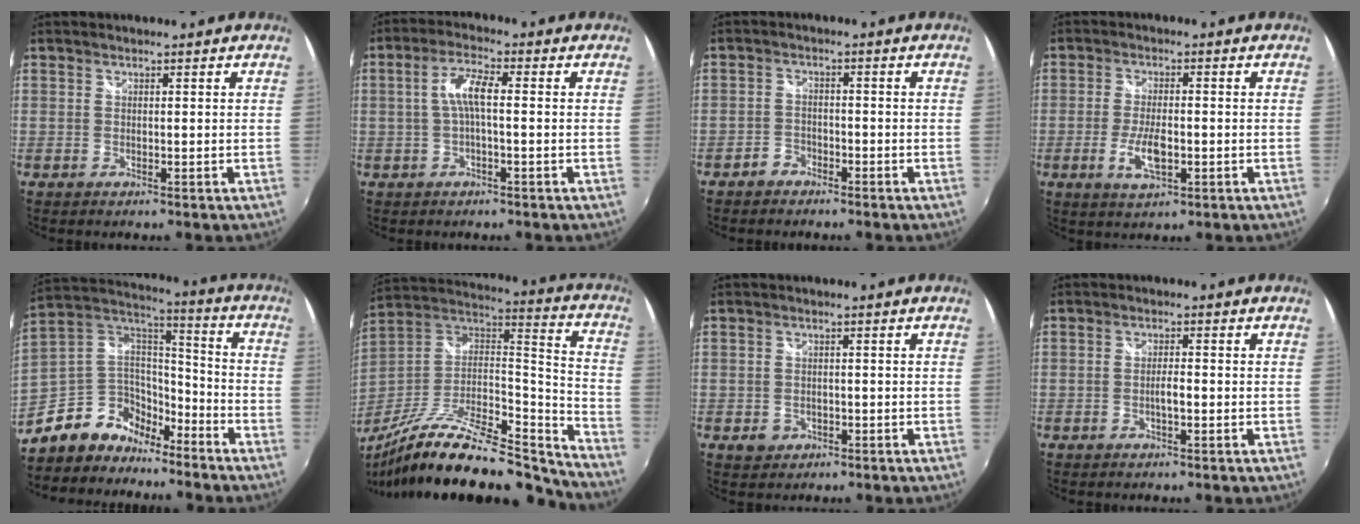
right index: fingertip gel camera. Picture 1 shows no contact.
{"total": 5.1, "force": [-0.2, 1.1, 5.0], "torque": [-0.101, 0.012, -0.003]}
{"total": 2.9, "force": [-2.3, 1.6, 0.4], "torque": [-0.018, 0.008, -0.044]}
{"total": 6.0, "force": [-1.9, 2.2, 5.3], "torque": [-0.113, -0.009, -0.034]}
{"total": 12.6, "force": [-9.3, 7.8, 3.6], "torque": [-0.095, 0.045, -0.170]}
{"total": 26.9, "force": [-21.6, 6.6, 14.6], "torque": [-0.231, -0.025, -0.354]}
{"total": 3.2, "force": [-1.1, 2.7, 1.2], "torque": [-0.028, -0.002, -0.012]}
{"total": 2.1, "force": [-0.7, 0.4, 1.9], "torque": [-0.035, 0.000, -0.013]}